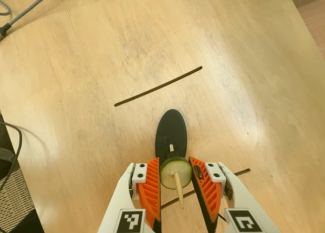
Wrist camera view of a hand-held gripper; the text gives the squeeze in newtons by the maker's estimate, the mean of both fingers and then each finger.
{"total": 9.7, "left": 9.5, "right": 10.0}